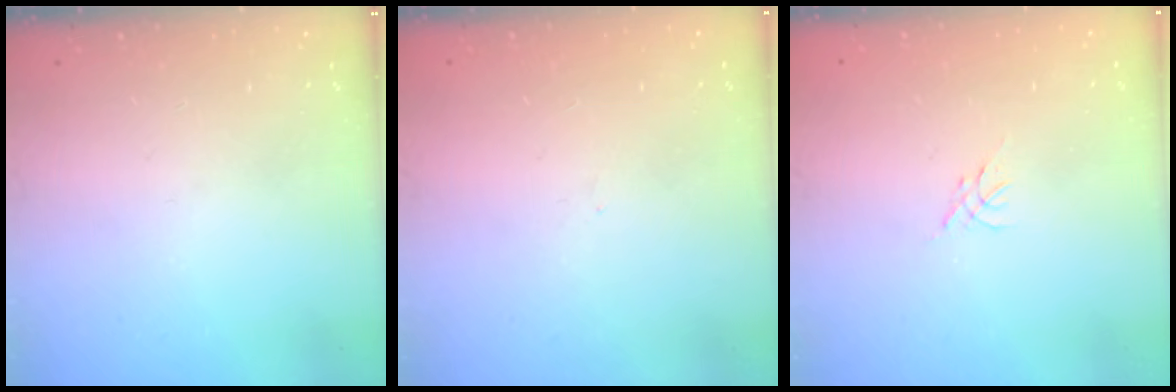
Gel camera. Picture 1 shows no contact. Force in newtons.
{"total": 0.0}
{"total": 0.0}